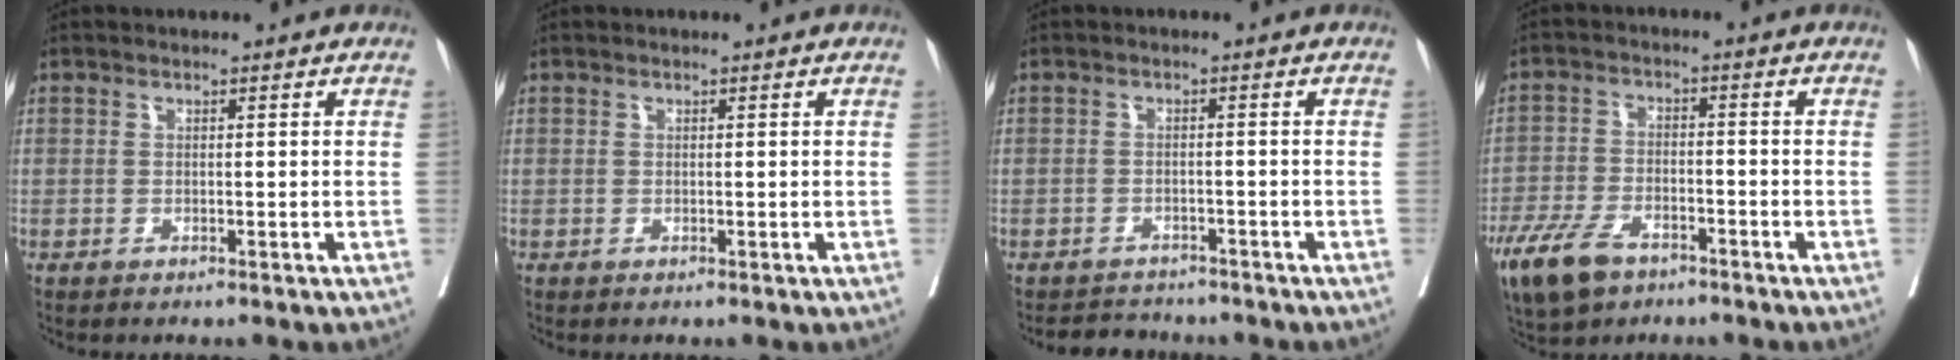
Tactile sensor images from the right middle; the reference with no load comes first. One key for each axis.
{"total": 0.0}
{"total": 3.9, "fx": -3.7, "fy": 1.2, "fz": -0.1, "tx": 0.000, "ty": -0.006, "tz": -0.058}
{"total": 9.1, "fx": -6.1, "fy": 4.3, "fz": 5.3, "tx": -0.109, "ty": -0.011, "tz": -0.109}